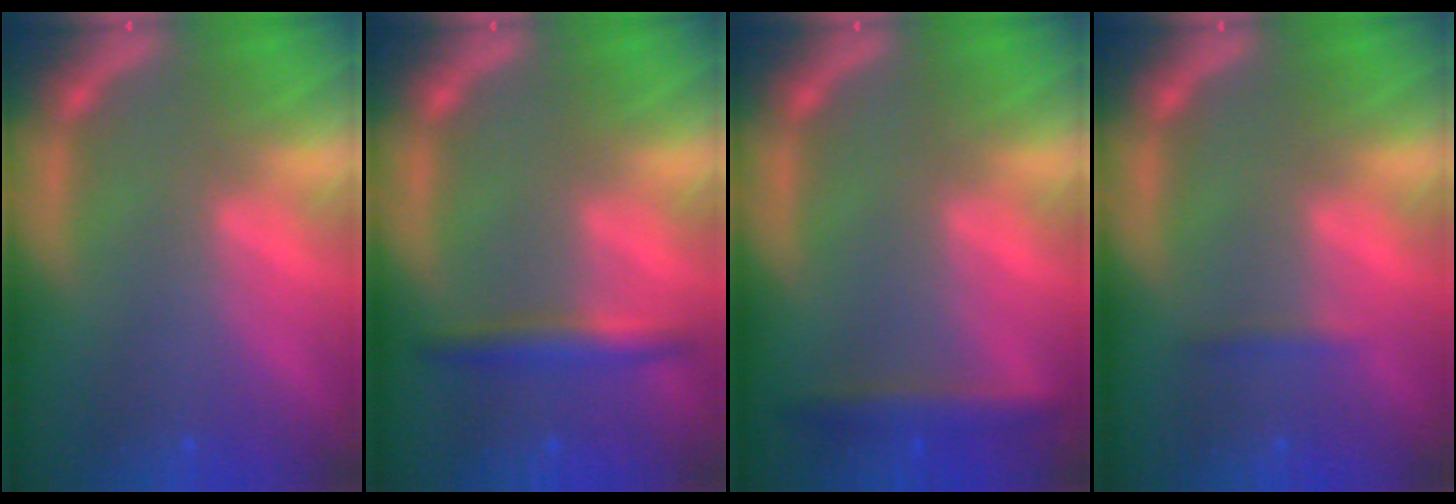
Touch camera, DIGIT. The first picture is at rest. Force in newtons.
{"total": 3.0}
{"total": 2.9}
{"total": 0.9}